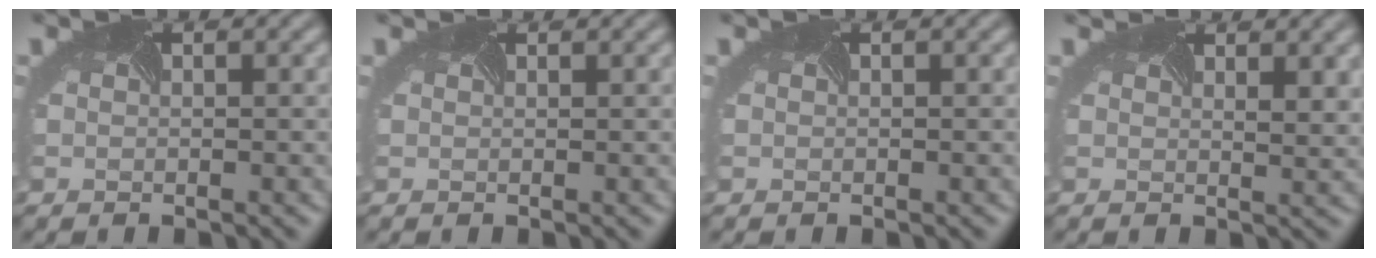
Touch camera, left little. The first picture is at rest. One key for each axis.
{"total": 1.4, "fx": 1.3, "fy": 0.3, "fz": 0.4, "tx": -0.012, "ty": 0.001, "tz": 0.015}
{"total": 0.0}
{"total": 3.7, "fx": 2.8, "fy": 1.3, "fz": 2.0, "tx": -0.026, "ty": 0.002, "tz": 0.038}